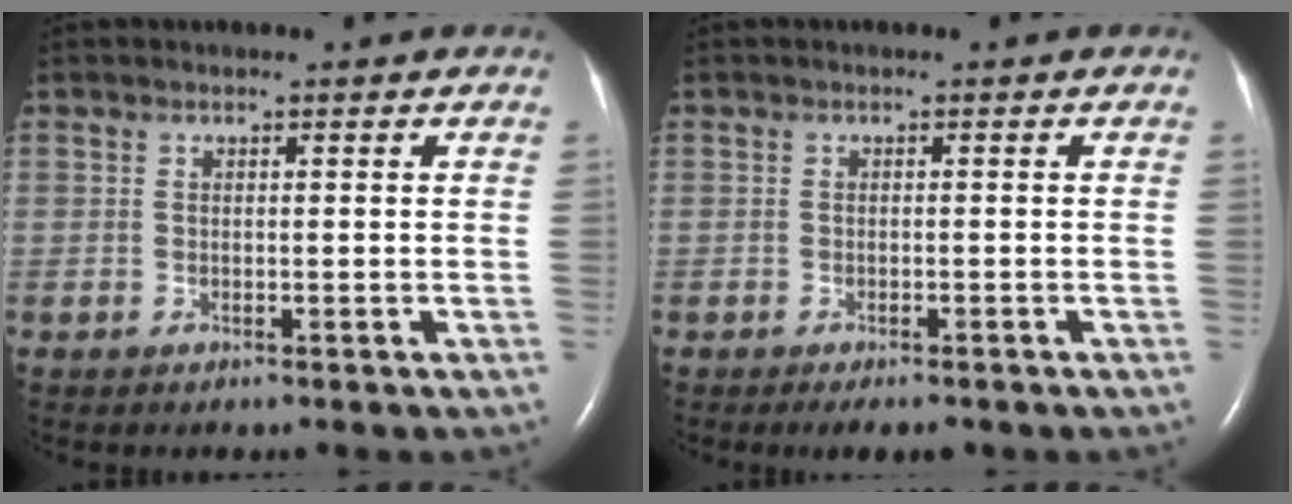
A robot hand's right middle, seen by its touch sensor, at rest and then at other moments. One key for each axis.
{"total": 2.9, "fx": -2.3, "fy": 0.9, "fz": 1.6, "tx": -0.018, "ty": -0.005, "tz": -0.028}